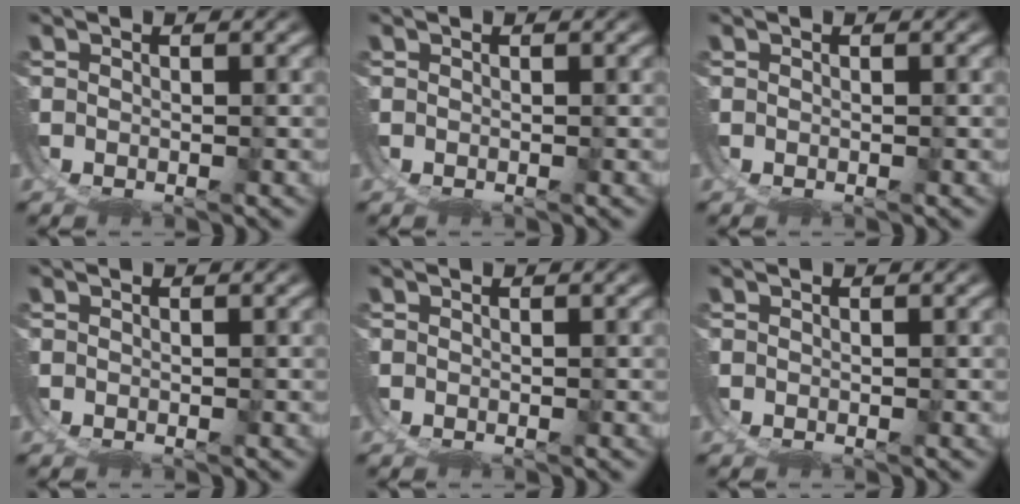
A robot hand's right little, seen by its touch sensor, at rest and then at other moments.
{"total": 0.0}
{"total": 0.0}
{"total": 0.0}
{"total": 0.0}
{"total": 0.0}